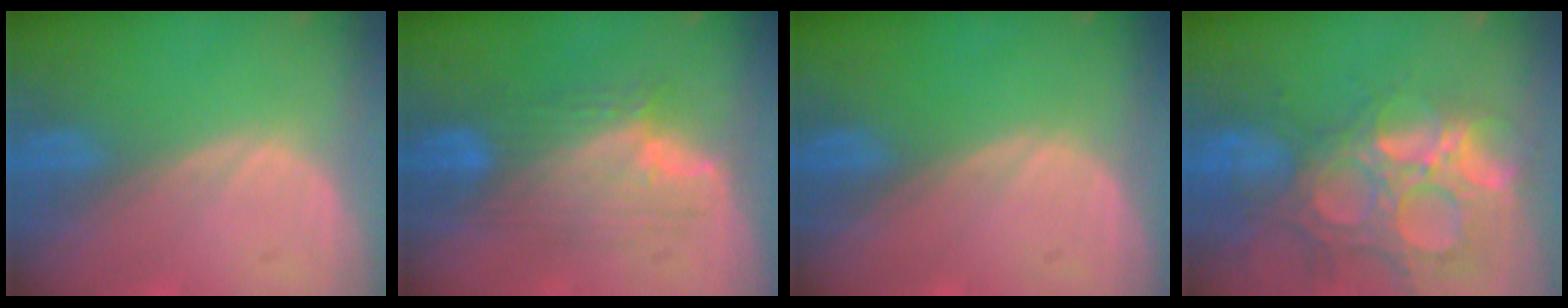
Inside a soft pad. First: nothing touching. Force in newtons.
{"total": 7.6, "press": 7.4, "slide": 1.5}
{"total": 0.0}
{"total": 14.8, "press": 12.3, "slide": 8.2}